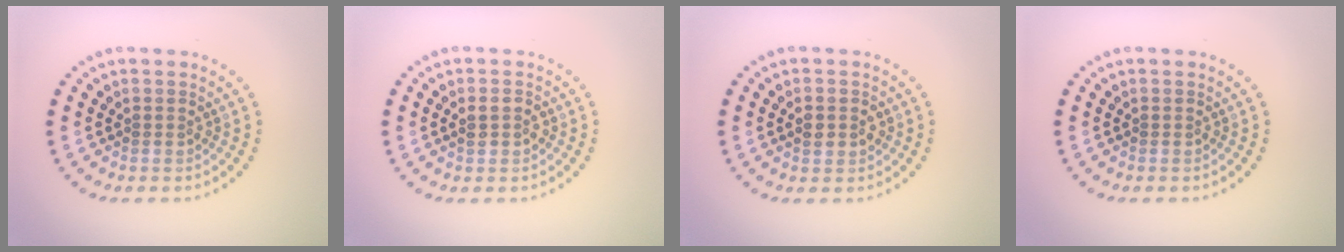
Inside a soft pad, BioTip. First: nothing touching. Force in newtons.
{"total": 1.4, "press": 1.4, "slide": 0.1}
{"total": 1.8, "press": 1.8, "slide": 0.1}
{"total": 0.0}